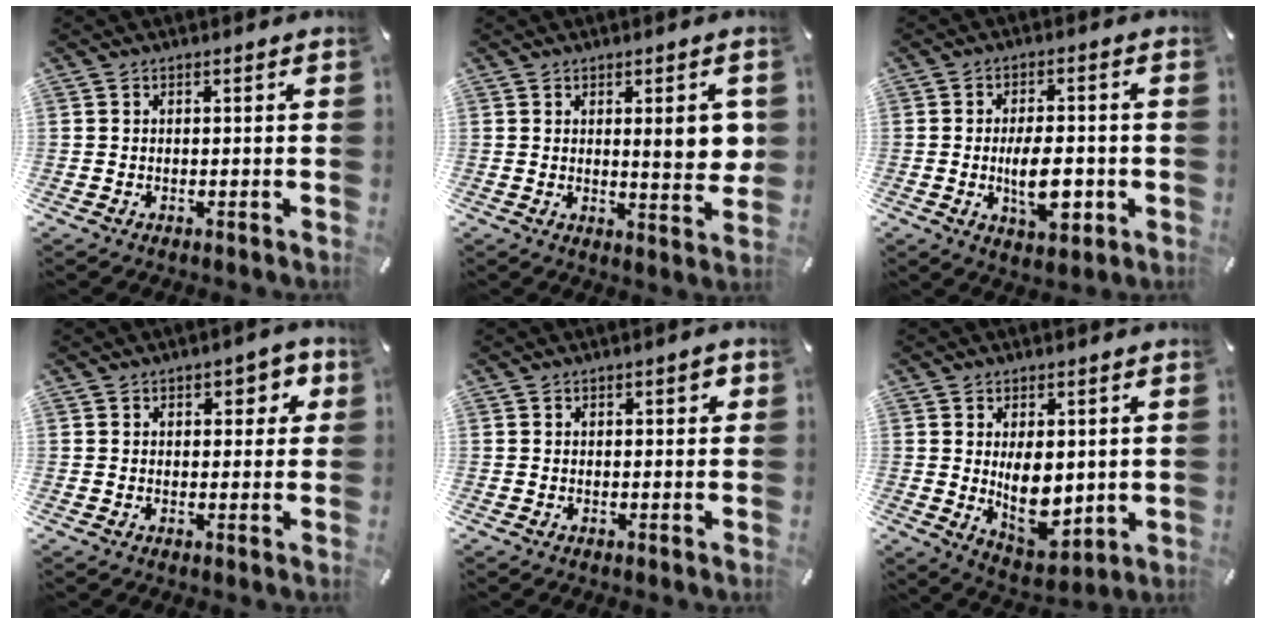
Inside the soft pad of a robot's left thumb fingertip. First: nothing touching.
{"total": 8.3, "force": [2.1, 2.4, 7.7], "torque": [-0.102, -0.013, 0.029]}
{"total": 9.8, "force": [-2.1, 4.9, 8.2], "torque": [-0.126, -0.002, -0.035]}
{"total": 3.8, "force": [1.3, 2.6, 2.6], "torque": [-0.023, -0.004, 0.012]}
{"total": 2.0, "force": [0.7, 0.9, 1.7], "torque": [-0.025, 0.002, 0.009]}
{"total": 10.1, "force": [0.9, 6.6, 7.5], "torque": [-0.108, -0.012, 0.018]}